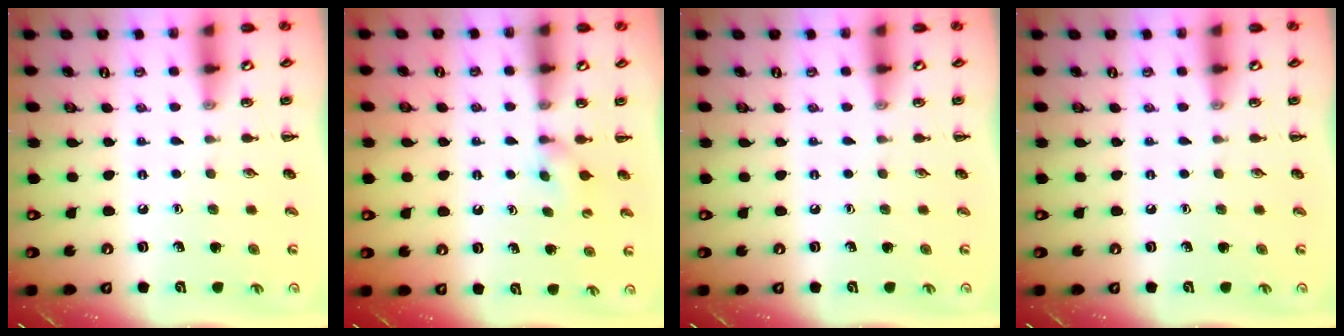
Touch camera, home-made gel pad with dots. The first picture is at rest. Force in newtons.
{"total": 3.3, "press": 3.1, "slide": 1.3}
{"total": 0.0}
{"total": 0.0}